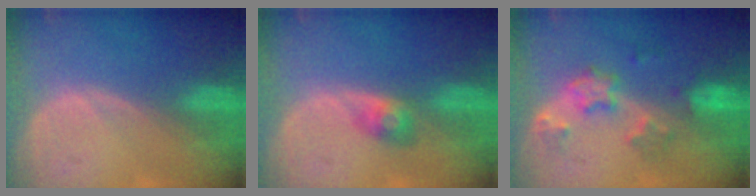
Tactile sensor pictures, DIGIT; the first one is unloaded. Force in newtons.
{"total": 2.9, "press": 2.6, "slide": 1.1}
{"total": 6.0, "press": 5.5, "slide": 2.4}